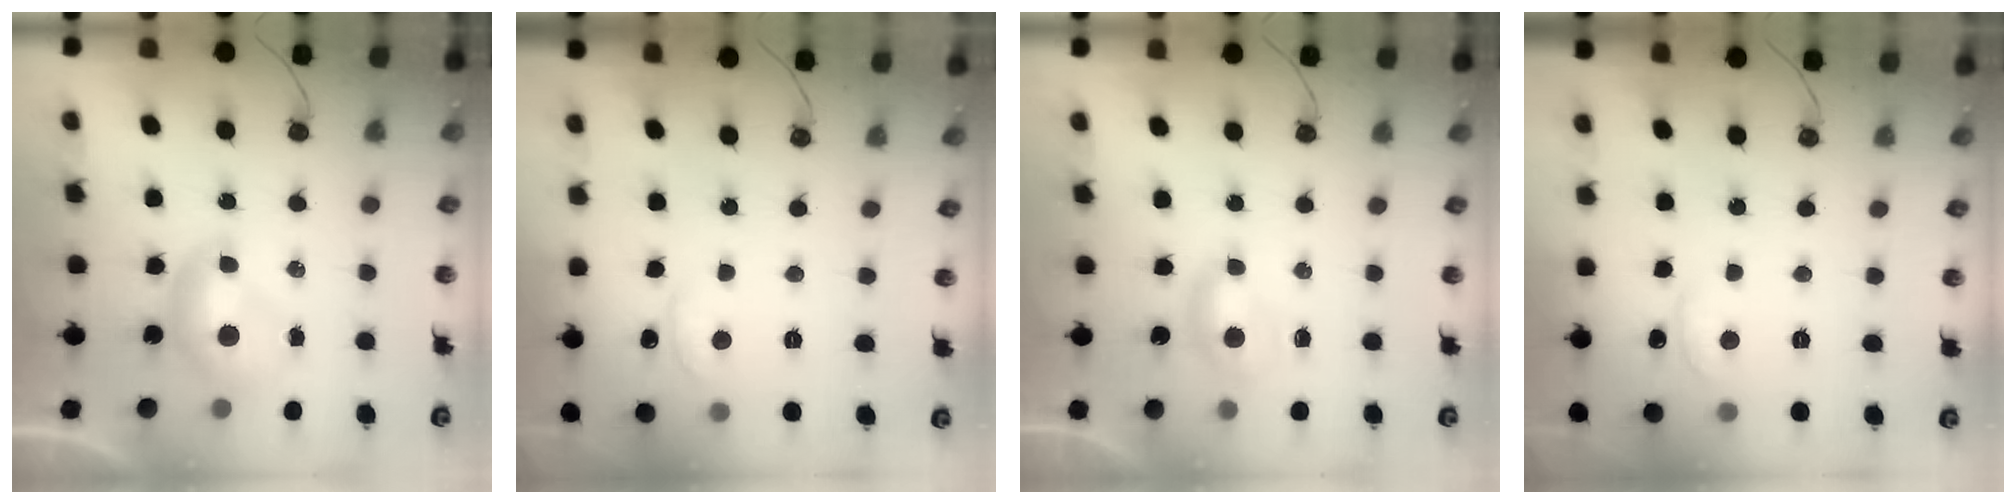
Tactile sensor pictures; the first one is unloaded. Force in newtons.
{"total": 1.6, "press": 1.3, "slide": 0.8}
{"total": 1.7, "press": 1.6, "slide": 0.6}
{"total": 1.6, "press": 1.3, "slide": 0.8}